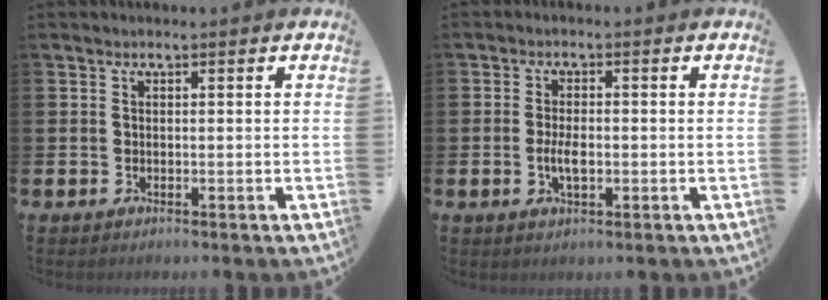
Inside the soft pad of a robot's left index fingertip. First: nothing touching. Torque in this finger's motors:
{"motor_torque": [0.50, 0.08, 0.11, 0.03]}